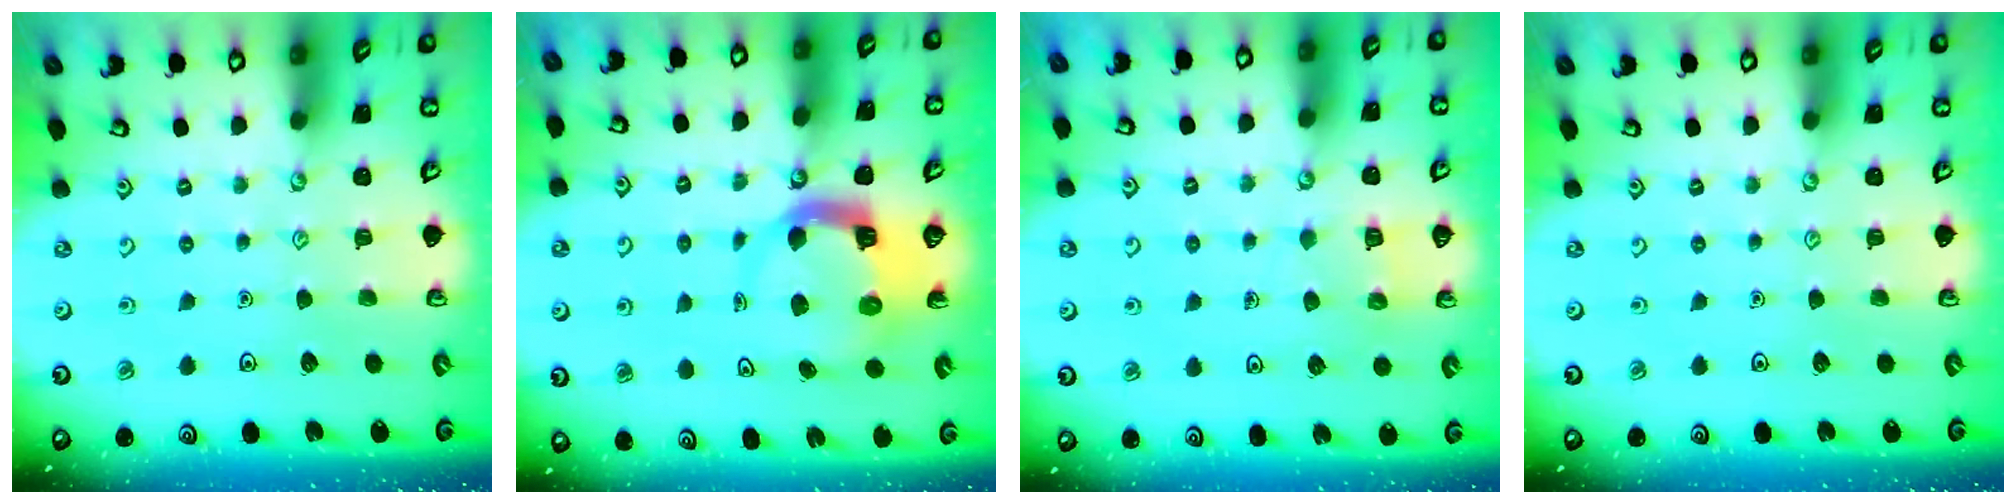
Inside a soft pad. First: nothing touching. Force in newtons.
{"total": 5.9, "press": 5.8, "slide": 1.0}
{"total": 4.1, "press": 4.1, "slide": 0.4}
{"total": 0.0}